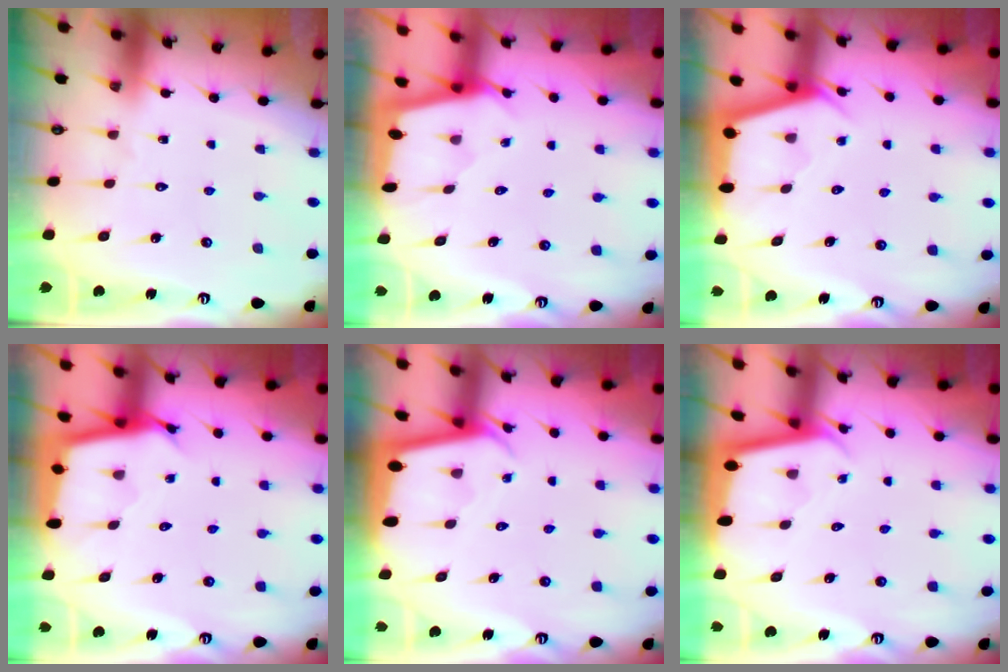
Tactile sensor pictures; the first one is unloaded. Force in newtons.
{"total": 1.9, "press": 1.9, "slide": 0.1}
{"total": 2.9, "press": 2.9, "slide": 0.3}
{"total": 2.5, "press": 2.5, "slide": 0.1}
{"total": 2.1, "press": 2.1, "slide": 0.2}
{"total": 1.9, "press": 1.9, "slide": 0.2}